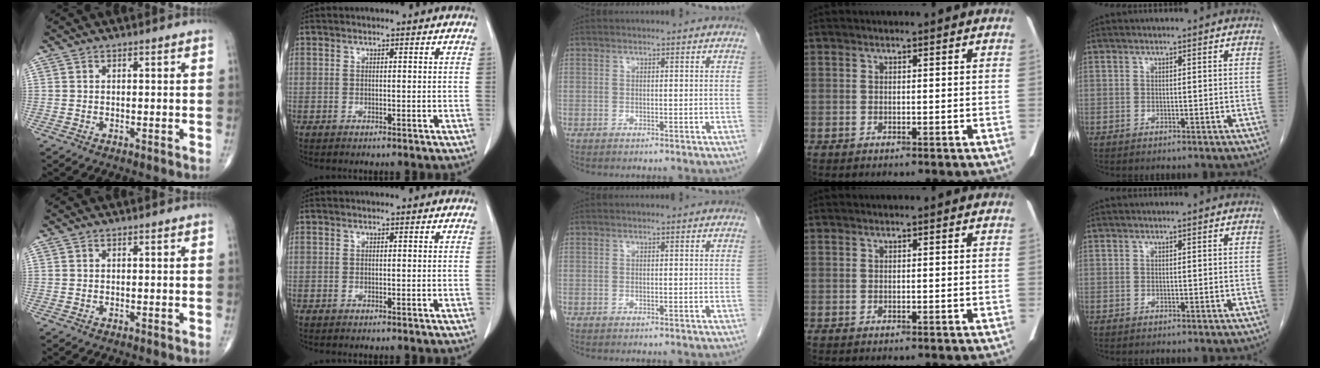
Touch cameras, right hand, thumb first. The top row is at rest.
{}